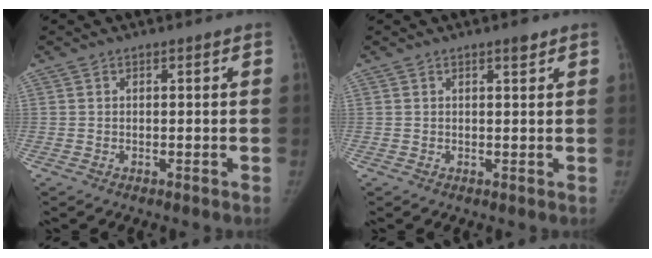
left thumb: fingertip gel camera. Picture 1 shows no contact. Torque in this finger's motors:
{"motor_torque": [0.22, 0.02, 0.18, -0.57, 0.03]}